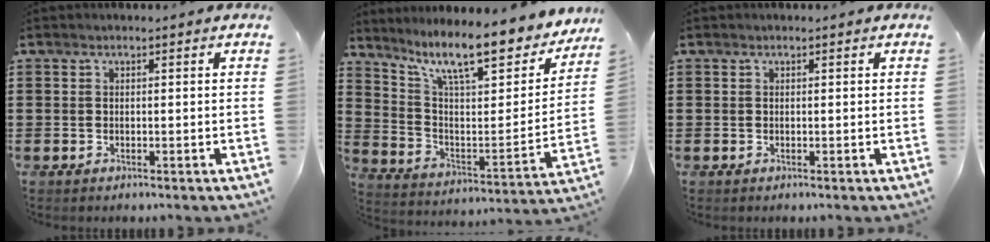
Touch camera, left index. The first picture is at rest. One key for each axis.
{"total": 11.9, "fx": 9.2, "fy": 2.3, "fz": 7.2, "tx": -0.151, "ty": -0.061, "tz": 0.151}
{"total": 0.0}